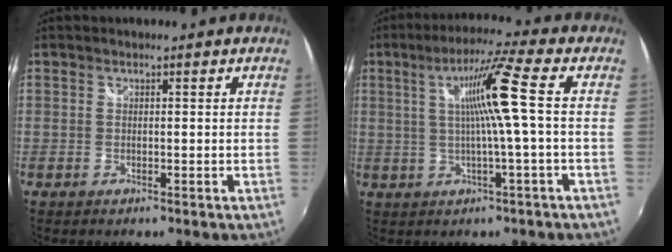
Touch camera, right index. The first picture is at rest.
{"total": 9.6, "force": [0.9, -1.4, 9.4], "torque": [-0.165, 0.005, 0.019]}